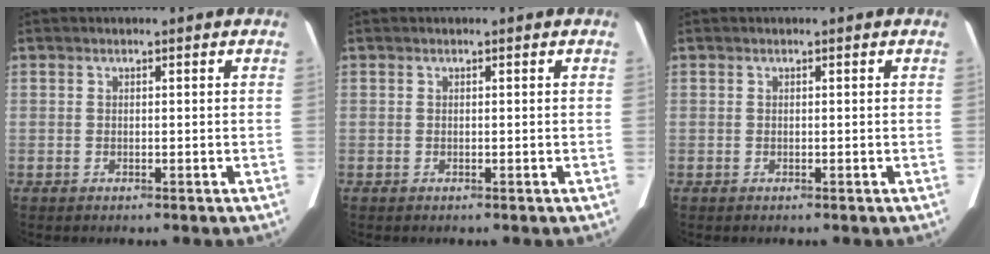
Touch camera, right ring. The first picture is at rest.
{"total": 0.0}
{"total": 0.0}